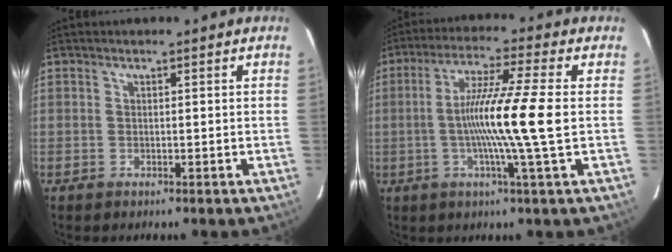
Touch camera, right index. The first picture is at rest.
{"total": 11.8, "force": [-0.8, -1.7, 11.6], "torque": [-0.214, -0.008, -0.020]}